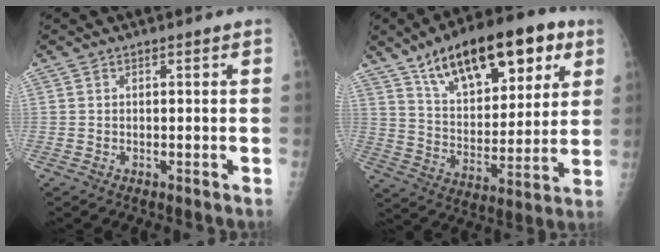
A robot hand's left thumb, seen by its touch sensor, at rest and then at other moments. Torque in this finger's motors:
{"motor_torque": [1.43, 1.48, 1.57, -1.20, 0.16]}